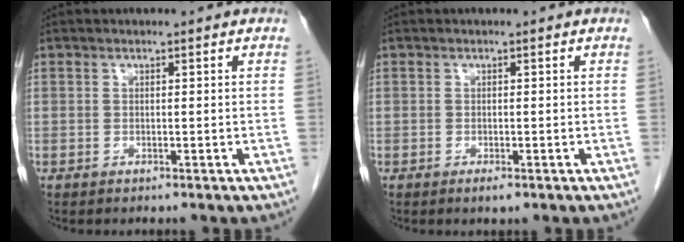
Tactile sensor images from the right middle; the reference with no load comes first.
{"total": 1.2, "force": [-0.7, 0.4, 0.9], "torque": [-0.014, -0.001, -0.008]}